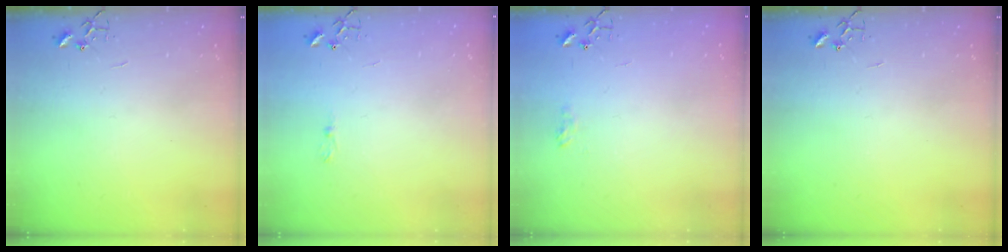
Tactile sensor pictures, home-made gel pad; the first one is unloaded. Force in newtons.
{"total": 4.1, "press": 4.1, "slide": 0.5}
{"total": 5.8, "press": 5.7, "slide": 0.7}
{"total": 0.0}